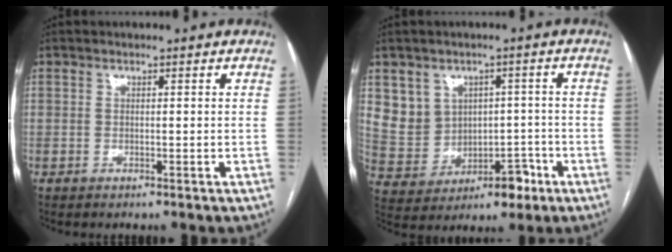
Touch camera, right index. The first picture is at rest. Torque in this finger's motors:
{"motor_torque": [0.01, 0.03, 0.08, 0.03]}